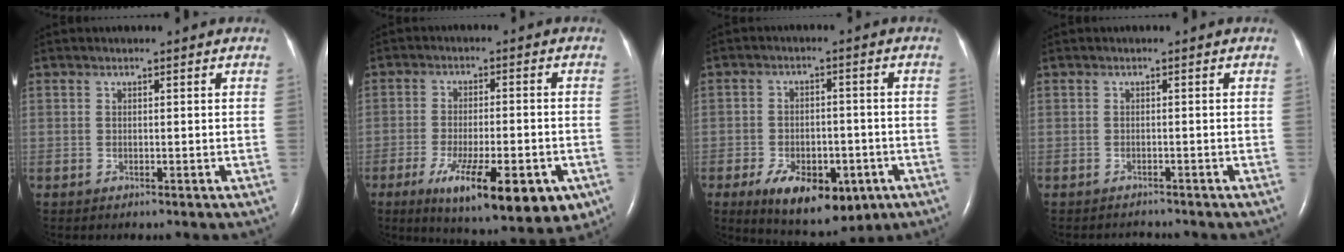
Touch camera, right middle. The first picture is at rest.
{"total": 16.1, "force": [-8.0, 4.4, 13.3], "torque": [-0.172, -0.024, -0.111]}
{"total": 12.4, "force": [-6.2, 6.4, 8.6], "torque": [-0.134, -0.007, -0.085]}
{"total": 1.4, "force": [-1.3, 0.2, -0.3], "torque": [0.002, -0.005, -0.018]}